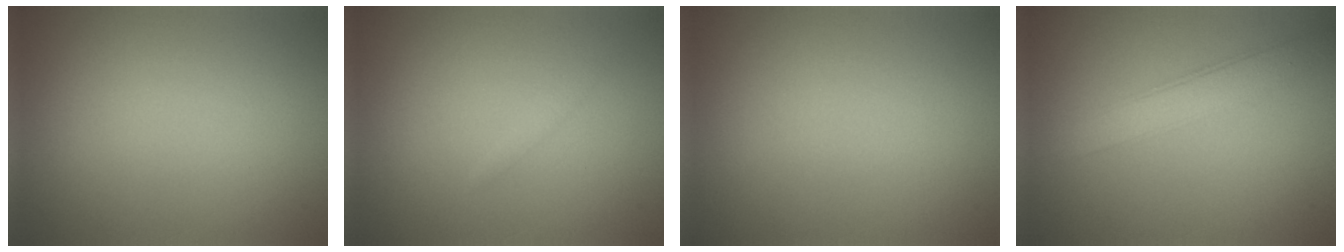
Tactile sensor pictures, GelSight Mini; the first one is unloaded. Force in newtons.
{"total": 0.6, "press": 0.6, "slide": 0.0}
{"total": 0.0}
{"total": 2.9, "press": 2.9, "slide": 0.1}